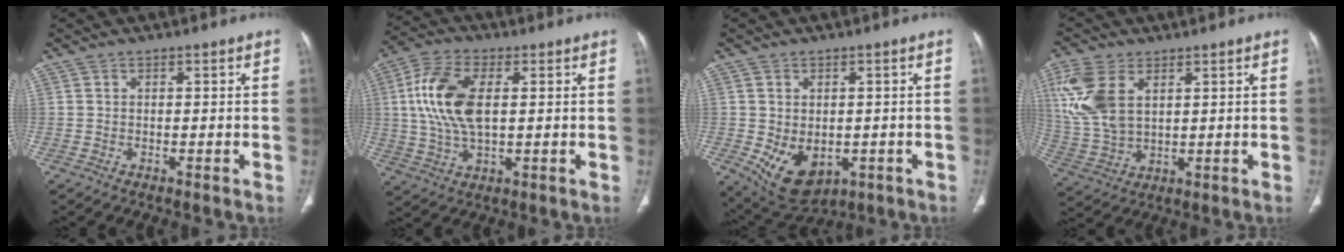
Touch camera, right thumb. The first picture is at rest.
{"total": 14.0, "force": [2.1, 7.3, 11.7], "torque": [-0.248, 0.009, 0.039]}
{"total": 9.8, "force": [-2.5, 6.8, 6.6], "torque": [-0.092, -0.005, -0.015]}
{"total": 12.6, "force": [4.5, 7.4, 9.2], "torque": [-0.212, -0.007, 0.102]}